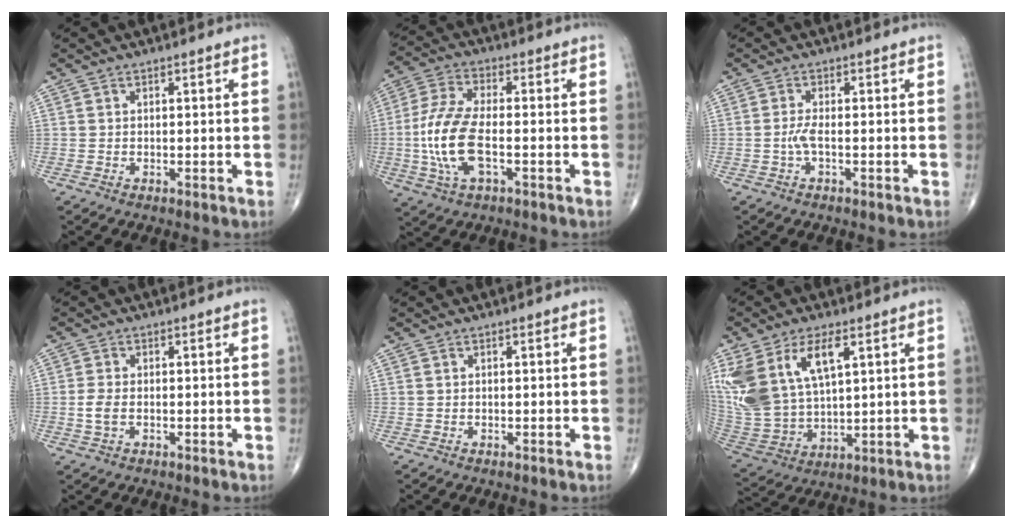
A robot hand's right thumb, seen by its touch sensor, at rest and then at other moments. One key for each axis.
{"total": 12.5, "fx": -2.4, "fy": 5.1, "fz": 11.1, "tx": -0.252, "ty": 0.014, "tz": -0.047}
{"total": 1.9, "fx": -0.5, "fy": 0.3, "fz": 1.8, "tx": -0.045, "ty": -0.002, "tz": -0.015}
{"total": 2.8, "fx": -0.5, "fy": 1.6, "fz": 2.3, "tx": -0.053, "ty": 0.003, "tz": -0.011}
{"total": 0.0}
{"total": 18.4, "fx": 7.4, "fy": 9.5, "fz": 13.8, "tx": -0.294, "ty": -0.023, "tz": 0.154}